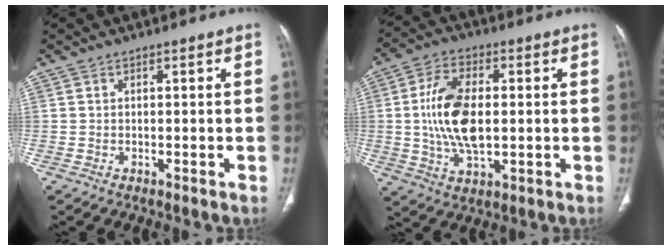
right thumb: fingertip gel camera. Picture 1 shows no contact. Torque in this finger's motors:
{"motor_torque": [2.52, 2.49, 1.36, -0.49, 0.13]}